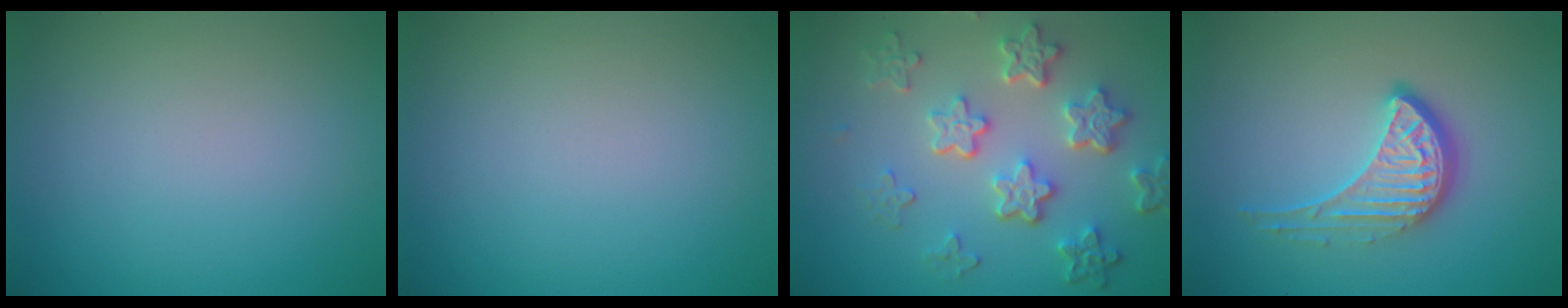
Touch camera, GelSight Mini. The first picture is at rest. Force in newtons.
{"total": 0.0}
{"total": 5.9, "press": 4.4, "slide": 3.9}
{"total": 4.1, "press": 3.0, "slide": 2.8}